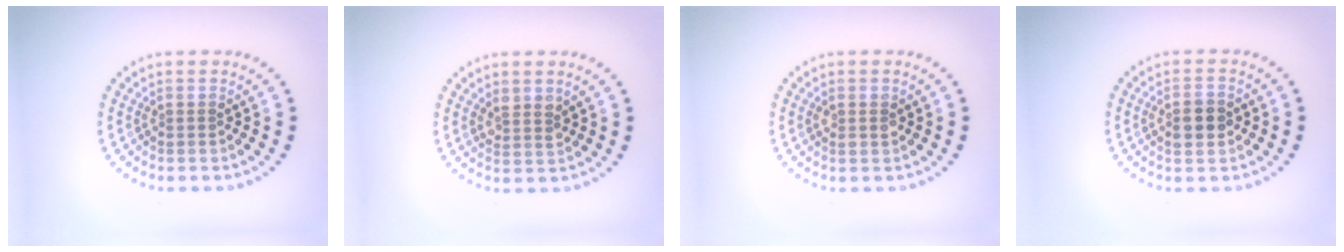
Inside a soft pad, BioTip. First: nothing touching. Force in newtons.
{"total": 1.7, "press": 1.5, "slide": 0.8}
{"total": 1.2, "press": 1.1, "slide": 0.3}
{"total": 3.0, "press": 3.0, "slide": 0.1}